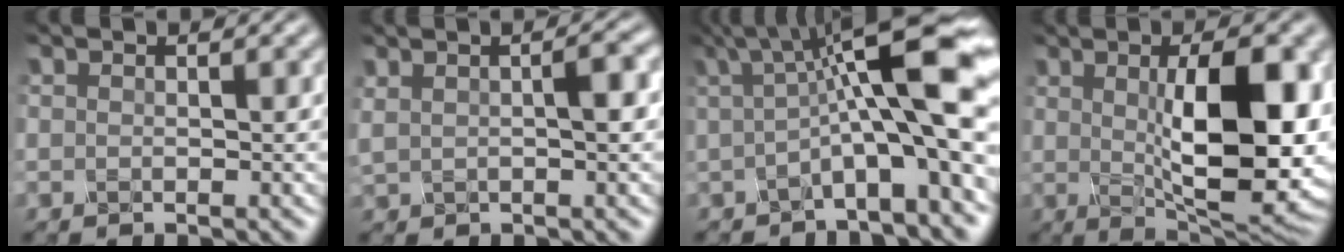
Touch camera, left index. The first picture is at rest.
{"total": 3.3, "force": [0.9, 1.2, 3.0], "torque": [-0.043, 0.009, 0.008]}
{"total": 11.7, "force": [1.0, 2.5, 11.4], "torque": [-0.163, 0.026, 0.006]}
{"total": 12.3, "force": [0.6, 4.0, 11.6], "torque": [-0.159, -0.004, 0.015]}